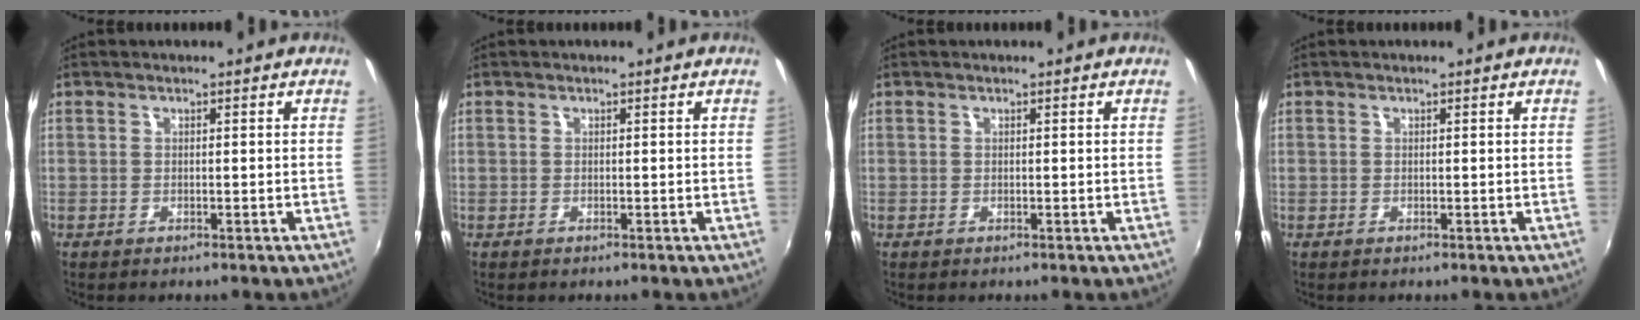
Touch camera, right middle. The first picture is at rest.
{"total": 0.0}
{"total": 0.0}
{"total": 0.0}